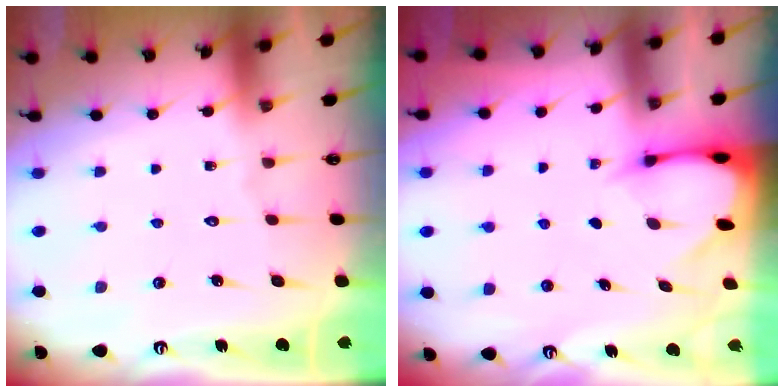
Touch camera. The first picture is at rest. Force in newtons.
{"total": 2.9, "press": 2.9, "slide": 0.4}